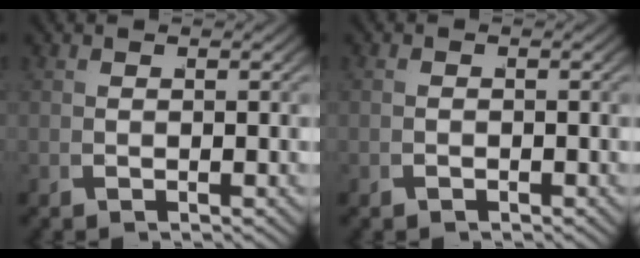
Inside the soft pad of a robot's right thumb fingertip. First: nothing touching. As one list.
[{"total": 0.6, "force": [-0.5, 0.2, -0.1], "torque": [0.004, -0.004, -0.008]}]